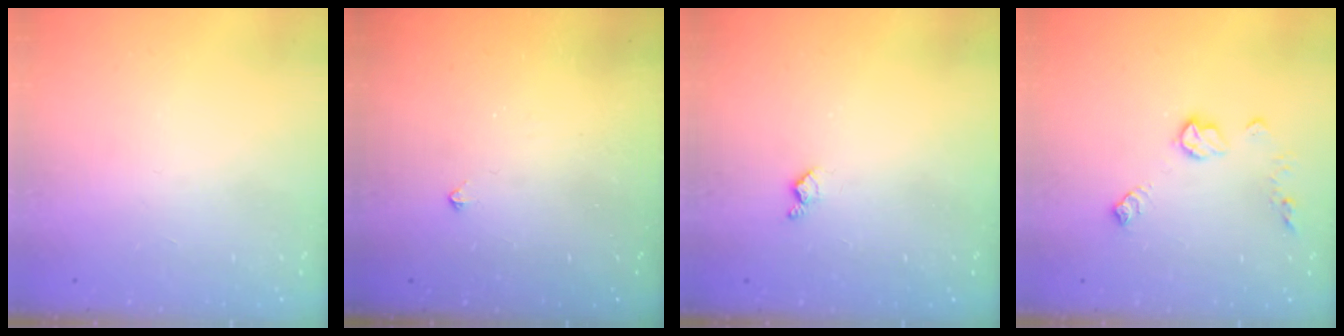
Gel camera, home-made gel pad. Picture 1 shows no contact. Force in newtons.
{"total": 2.5, "press": 2.4, "slide": 0.4}
{"total": 3.9, "press": 3.8, "slide": 0.7}
{"total": 9.0, "press": 9.0, "slide": 0.4}